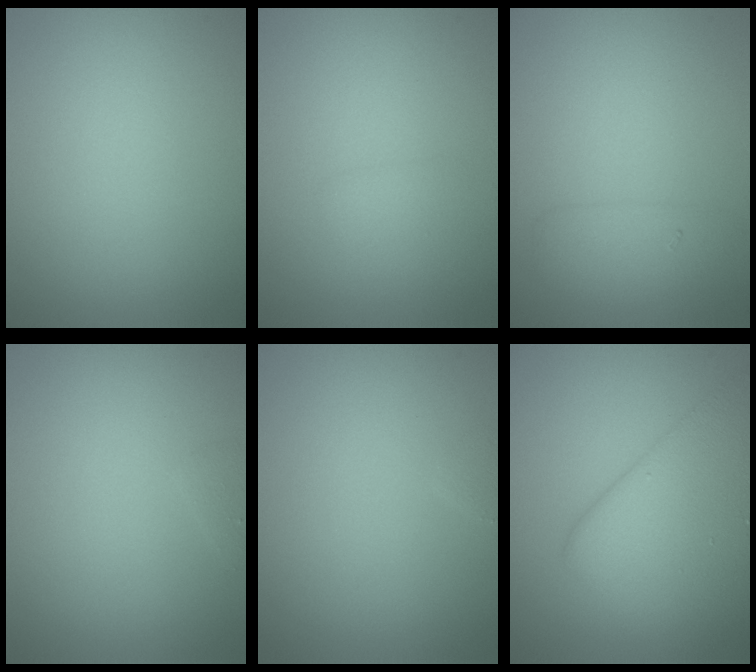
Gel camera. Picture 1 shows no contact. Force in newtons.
{"total": 0.9, "press": 0.9, "slide": 0.1}
{"total": 1.8, "press": 1.8, "slide": 0.1}
{"total": 0.6, "press": 0.5, "slide": 0.0}
{"total": 0.5, "press": 0.5, "slide": 0.0}
{"total": 8.1, "press": 8.1, "slide": 0.1}